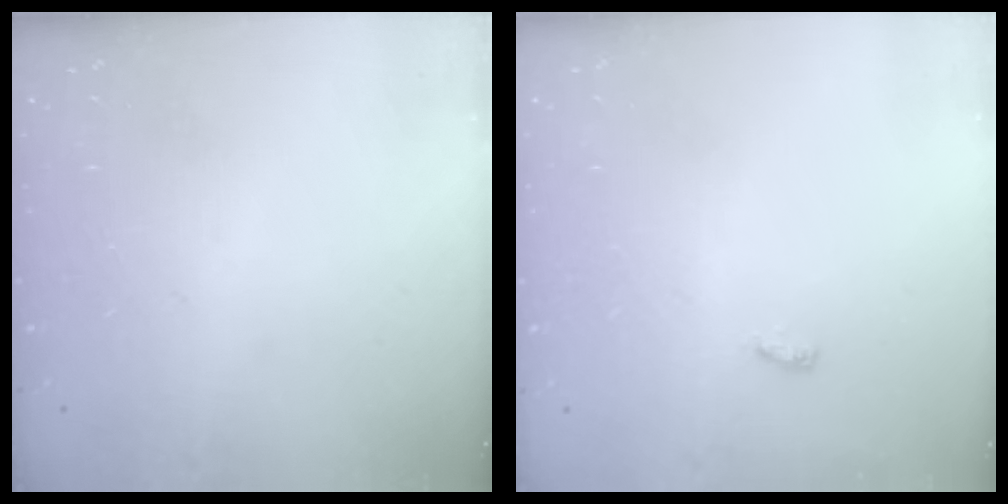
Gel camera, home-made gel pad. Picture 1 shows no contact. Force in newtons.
{"total": 6.4, "press": 3.3, "slide": 5.5}